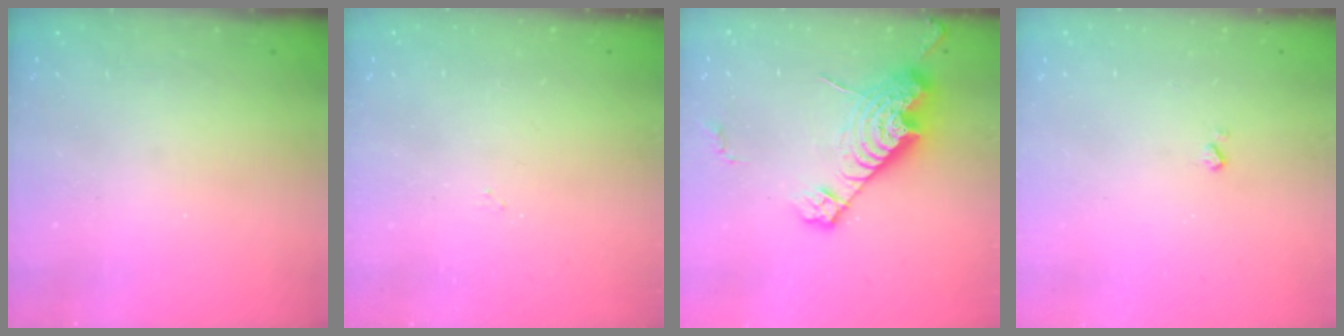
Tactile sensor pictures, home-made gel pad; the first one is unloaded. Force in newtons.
{"total": 2.7, "press": 2.7, "slide": 0.4}
{"total": 15.5, "press": 15.4, "slide": 1.3}
{"total": 2.5, "press": 2.4, "slide": 0.5}